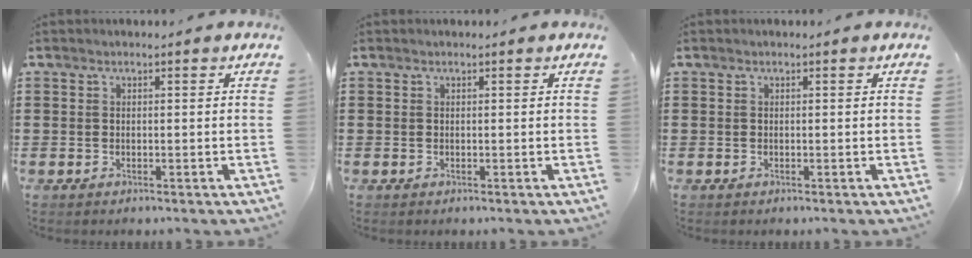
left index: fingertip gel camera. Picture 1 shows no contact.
{"total": 0.0}
{"total": 0.0}